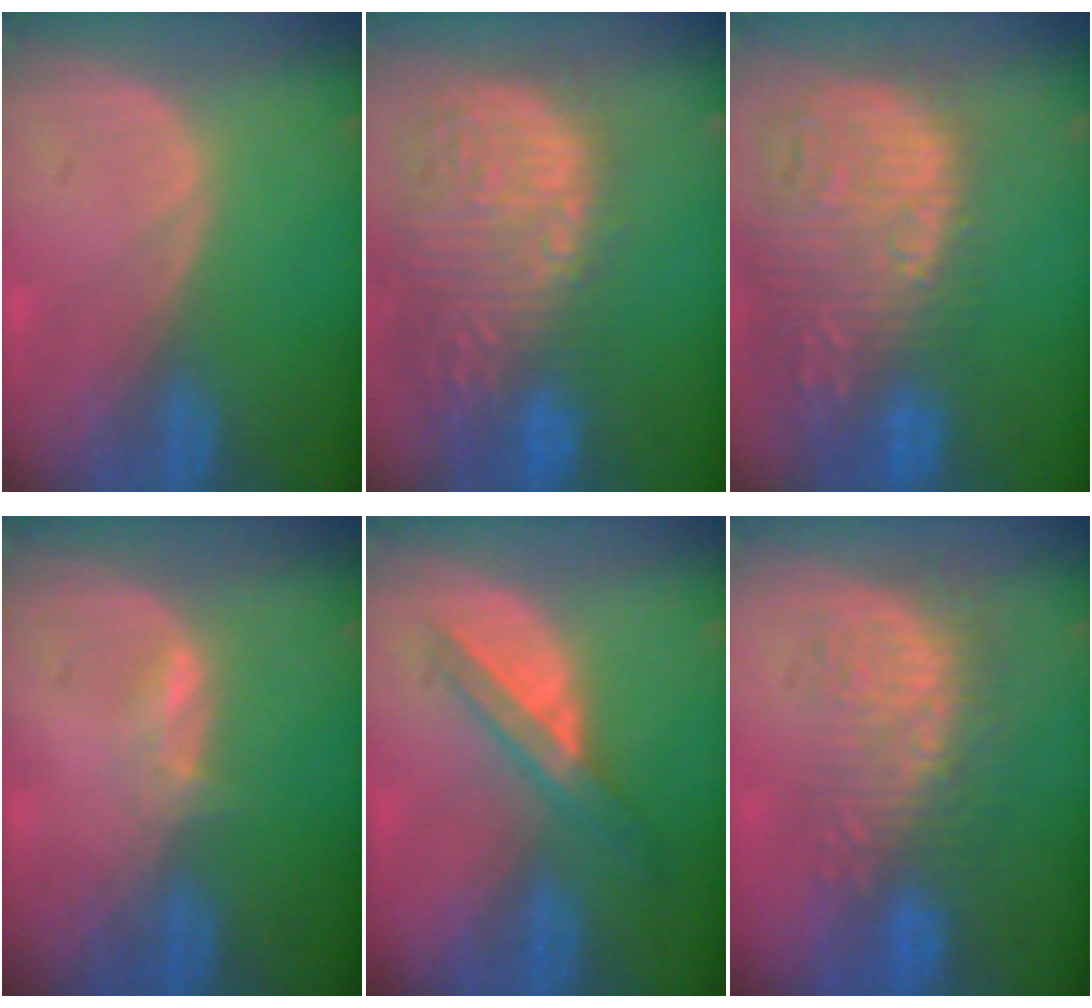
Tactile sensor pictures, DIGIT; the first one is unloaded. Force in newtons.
{"total": 15.4, "press": 12.6, "slide": 8.8}
{"total": 16.0, "press": 13.2, "slide": 9.0}
{"total": 1.7, "press": 1.7, "slide": 0.6}
{"total": 5.9, "press": 5.3, "slide": 2.6}
{"total": 9.1, "press": 8.6, "slide": 3.0}